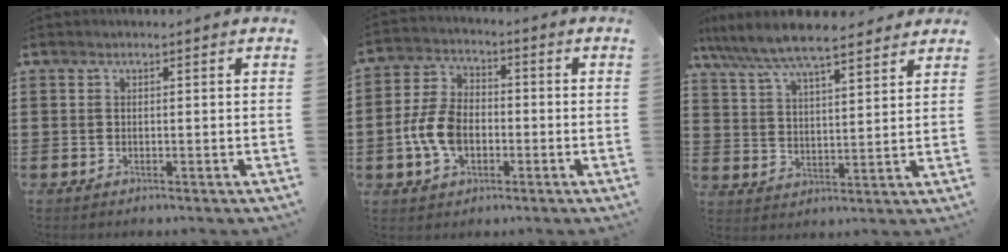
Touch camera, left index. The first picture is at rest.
{"total": 8.2, "force": [-2.0, 5.3, 5.9], "torque": [-0.153, 0.003, -0.048]}
{"total": 7.7, "force": [6.9, 0.7, 3.3], "torque": [-0.088, -0.030, 0.123]}